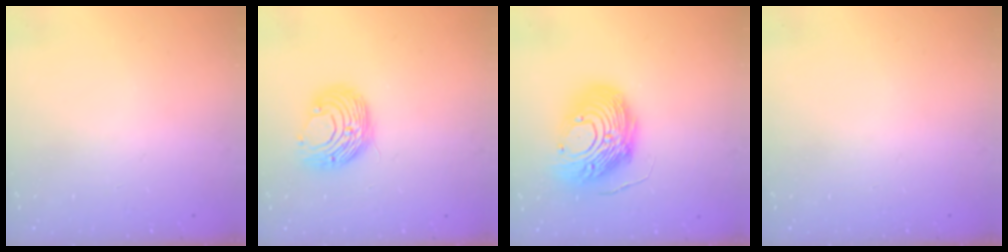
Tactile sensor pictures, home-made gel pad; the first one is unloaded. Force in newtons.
{"total": 9.3, "press": 9.3, "slide": 0.3}
{"total": 15.5, "press": 15.4, "slide": 1.7}
{"total": 0.0}